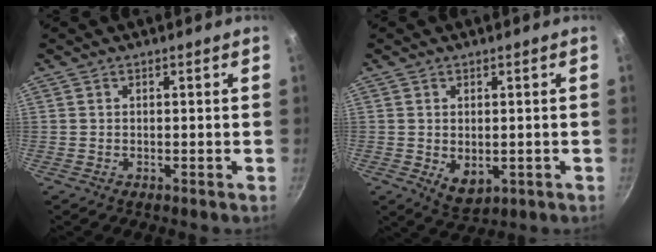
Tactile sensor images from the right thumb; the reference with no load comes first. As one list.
[{"total": 5.0, "force": [-0.4, 3.3, 3.7], "torque": [-0.053, -0.014, 0.003]}]